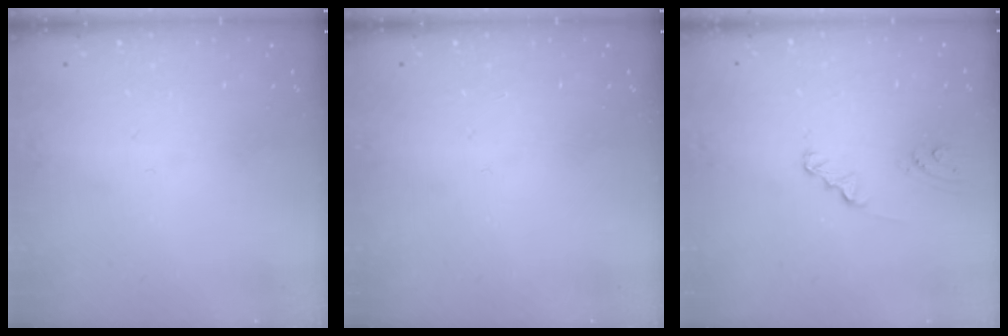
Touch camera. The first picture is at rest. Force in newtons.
{"total": 0.0}
{"total": 2.1, "press": 2.1, "slide": 0.2}